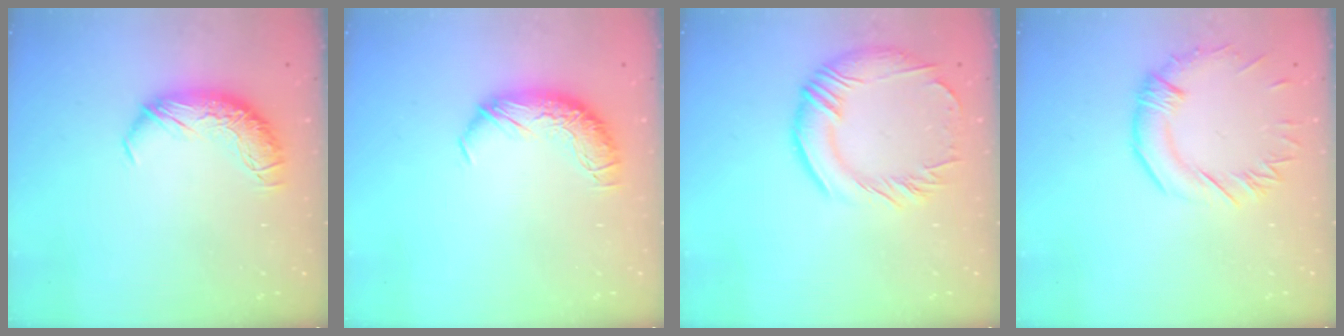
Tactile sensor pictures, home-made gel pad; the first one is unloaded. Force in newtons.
{"total": 0.0}
{"total": 5.1, "press": 4.7, "slide": 2.1}
{"total": 1.0, "press": 0.6, "slide": 0.8}